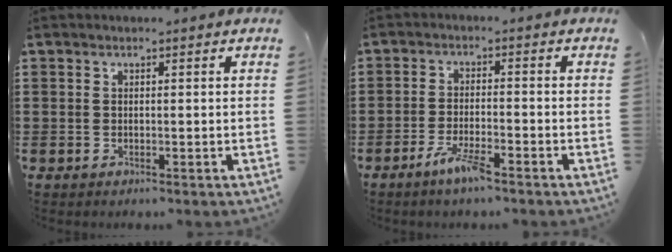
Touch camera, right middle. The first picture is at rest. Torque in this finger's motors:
{"motor_torque": [0.87, -0.78, 0.39, 0.10]}